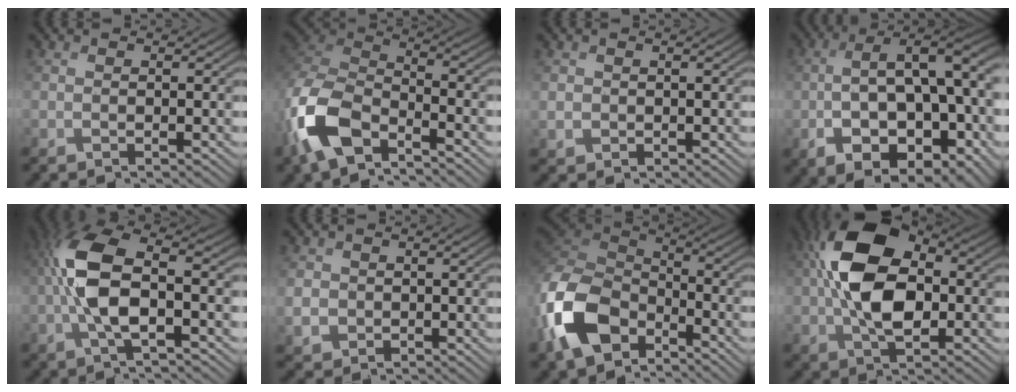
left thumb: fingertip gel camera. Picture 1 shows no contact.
{"total": 11.5, "force": [-6.6, 5.5, 7.6], "torque": [-0.185, -0.017, -0.150]}
{"total": 1.8, "force": [0.2, 1.7, 0.4], "torque": [-0.018, -0.006, 0.005]}
{"total": 16.1, "force": [-3.0, 8.3, 13.5], "torque": [-0.230, -0.021, -0.036]}
{"total": 10.1, "force": [-1.1, 3.8, 9.3], "torque": [-0.195, 0.017, -0.028]}
{"total": 2.9, "force": [0.0, 2.8, 0.8], "torque": [-0.031, -0.008, -0.002]}
{"total": 13.2, "force": [-6.8, 8.2, 7.8], "torque": [-0.204, -0.024, -0.146]}
{"total": 13.2, "force": [0.3, 7.8, 10.6], "torque": [-0.207, 0.014, -0.005]}